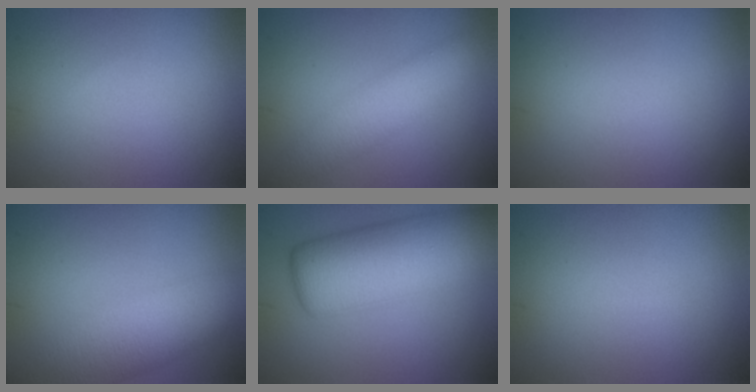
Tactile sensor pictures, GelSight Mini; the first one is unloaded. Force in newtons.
{"total": 4.1, "press": 4.1, "slide": 0.1}
{"total": 0.0}
{"total": 7.5, "press": 7.5, "slide": 0.3}
{"total": 9.2, "press": 9.2, "slide": 0.4}
{"total": 0.0}